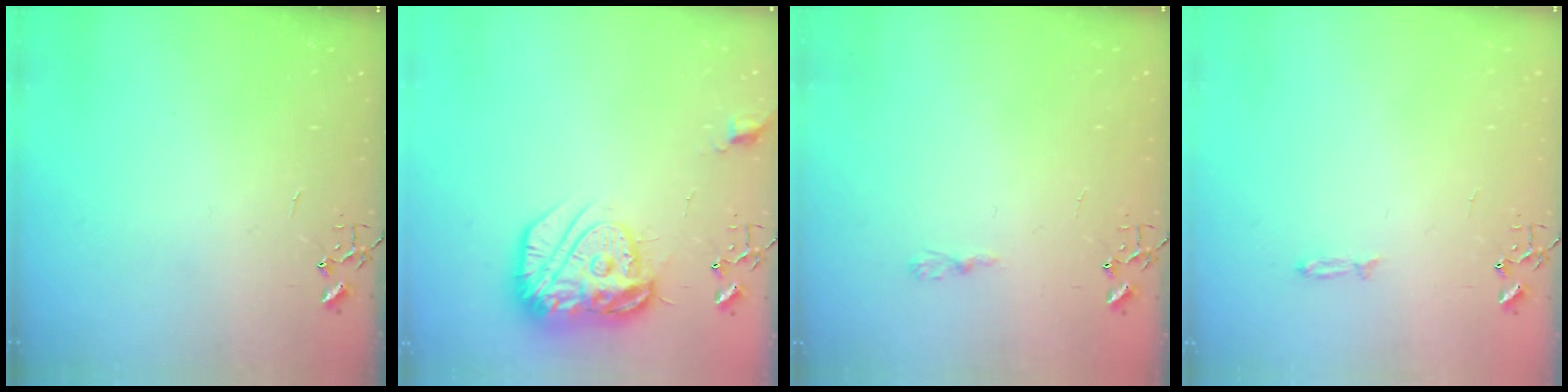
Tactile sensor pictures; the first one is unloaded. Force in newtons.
{"total": 17.7, "press": 17.6, "slide": 1.4}
{"total": 3.6, "press": 3.6, "slide": 0.4}
{"total": 3.5, "press": 3.5, "slide": 0.5}